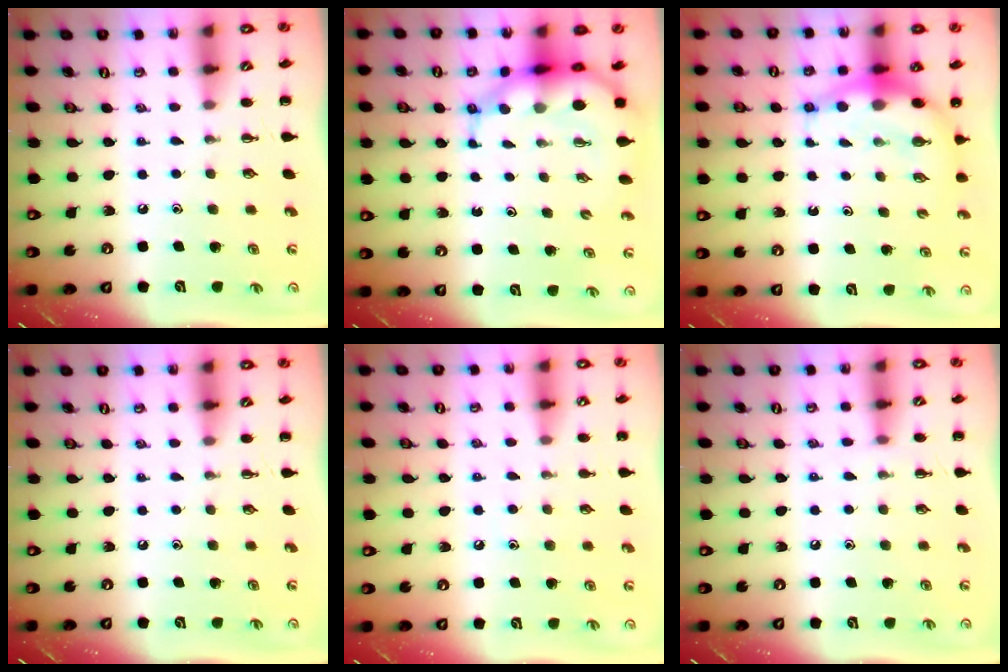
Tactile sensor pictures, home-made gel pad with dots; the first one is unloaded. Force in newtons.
{"total": 8.8, "press": 8.4, "slide": 2.7}
{"total": 7.1, "press": 7.0, "slide": 1.4}
{"total": 0.0}
{"total": 5.5, "press": 5.4, "slide": 1.5}
{"total": 7.0, "press": 6.6, "slide": 2.3}